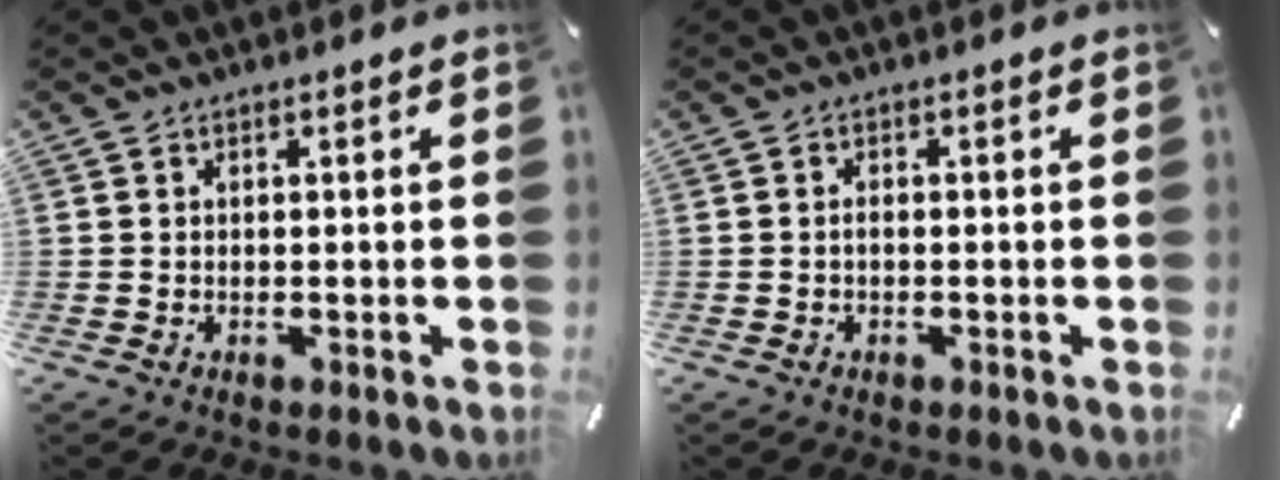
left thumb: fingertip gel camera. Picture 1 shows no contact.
{"total": 1.1, "force": [-0.4, 0.5, 0.8], "torque": [-0.018, 0.001, -0.009]}